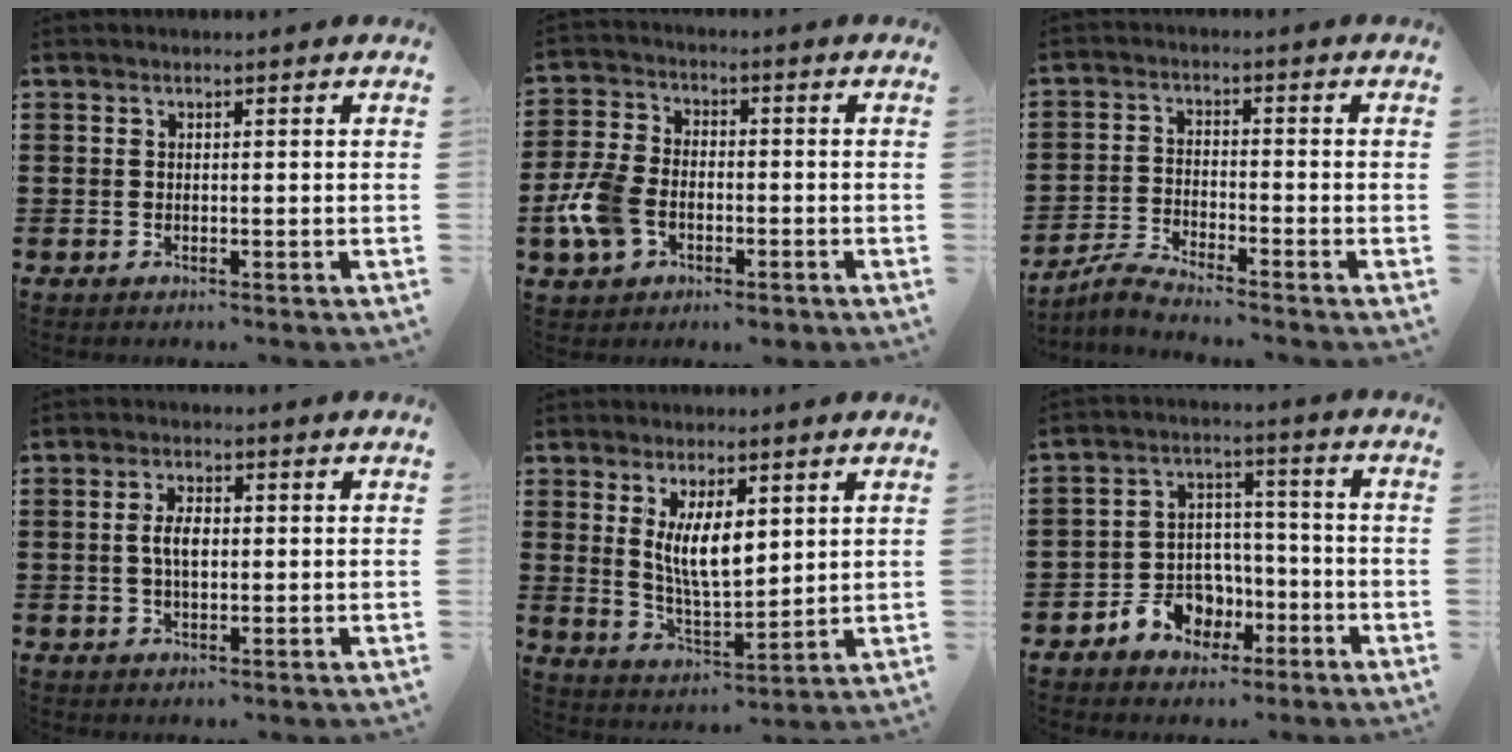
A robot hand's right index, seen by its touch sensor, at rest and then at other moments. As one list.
[{"total": 7.4, "force": [-2.8, 4.7, 5.0], "torque": [-0.140, -0.001, -0.062]}, {"total": 3.8, "force": [-3.7, -0.1, 0.9], "torque": [-0.032, -0.002, -0.077]}, {"total": 3.6, "force": [0.1, 1.7, 3.1], "torque": [-0.069, 0.003, -0.002]}, {"total": 7.2, "force": [2.2, 2.6, 6.4], "torque": [-0.120, 0.000, 0.039]}, {"total": 6.9, "force": [-3.5, 5.7, 2.0], "torque": [-0.047, 0.028, -0.059]}]